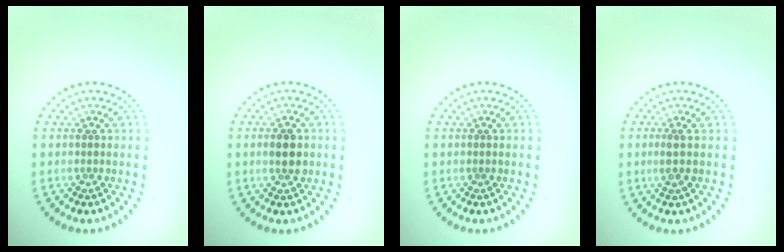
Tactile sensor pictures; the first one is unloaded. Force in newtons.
{"total": 2.7, "press": 2.7, "slide": 0.1}
{"total": 0.0}
{"total": 1.1, "press": 0.8, "slide": 0.8}